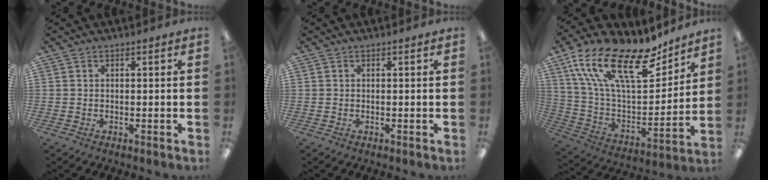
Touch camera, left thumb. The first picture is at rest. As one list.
[{"total": 0.0}, {"total": 23.4, "force": [14.6, 9.3, 15.8], "torque": [-0.290, -0.083, 0.259]}]